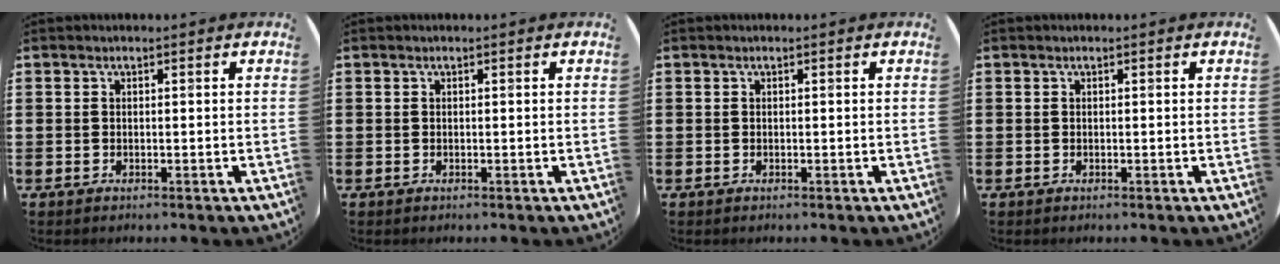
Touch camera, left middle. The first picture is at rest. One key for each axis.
{"total": 0.0}
{"total": 0.0}
{"total": 0.0}